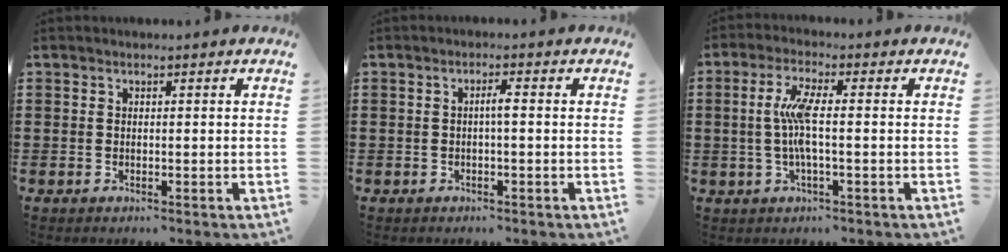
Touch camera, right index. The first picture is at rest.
{"total": 1.8, "force": [-0.2, 0.1, 1.8], "torque": [-0.035, 0.002, -0.006]}
{"total": 6.4, "force": [-0.3, 1.0, 6.3], "torque": [-0.143, -0.012, -0.018]}